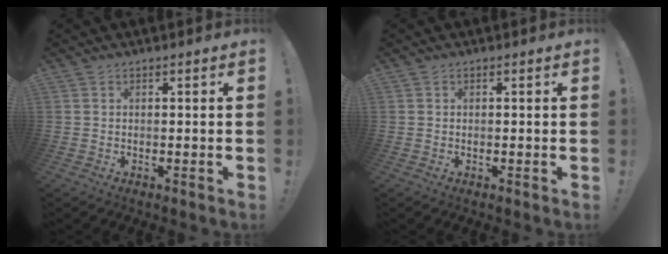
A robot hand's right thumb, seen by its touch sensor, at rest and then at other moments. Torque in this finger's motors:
{"motor_torque": [-0.04, 0.11, -0.37, 0.07, 0.06]}